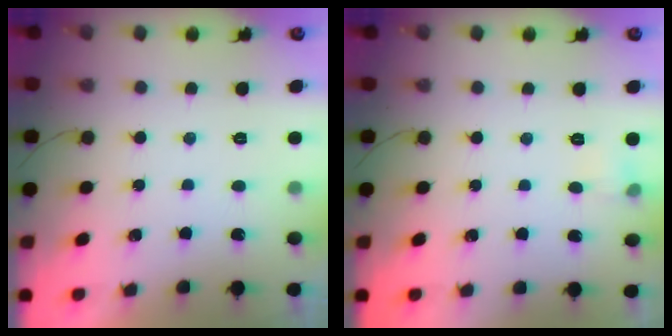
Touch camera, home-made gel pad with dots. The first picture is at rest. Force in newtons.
{"total": 3.9, "press": 3.8, "slide": 1.2}